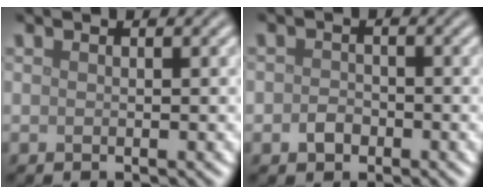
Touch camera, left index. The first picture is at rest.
{"total": 1.6, "force": [-0.7, 1.3, 0.6], "torque": [-0.008, 0.000, -0.017]}